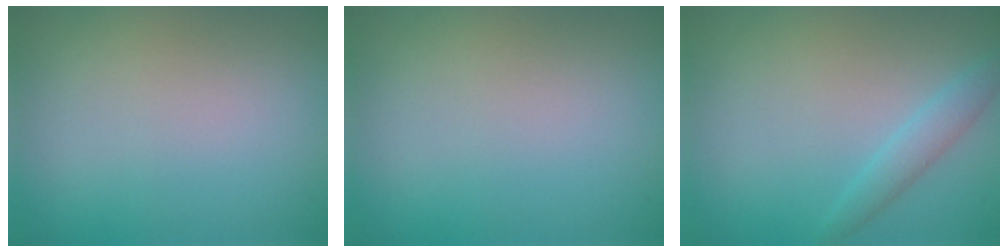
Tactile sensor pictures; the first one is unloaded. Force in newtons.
{"total": 0.0}
{"total": 1.8, "press": 1.8, "slide": 0.1}